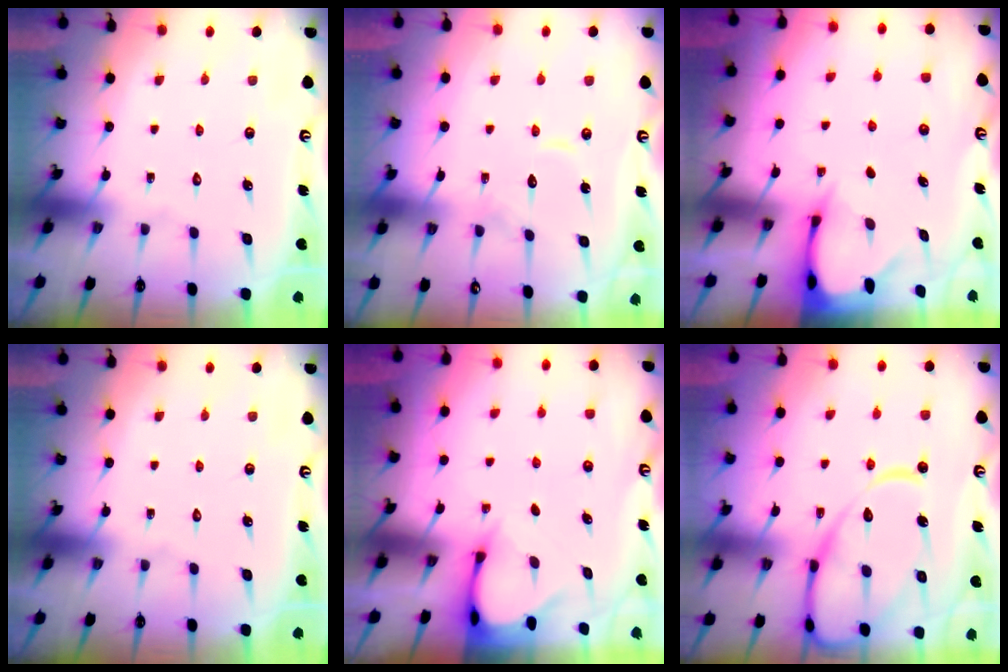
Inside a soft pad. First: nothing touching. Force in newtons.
{"total": 9.8, "press": 9.8, "slide": 0.5}
{"total": 2.4, "press": 2.4, "slide": 0.3}
{"total": 0.0}
{"total": 3.0, "press": 3.0, "slide": 0.2}
{"total": 14.3, "press": 14.3, "slide": 1.5}